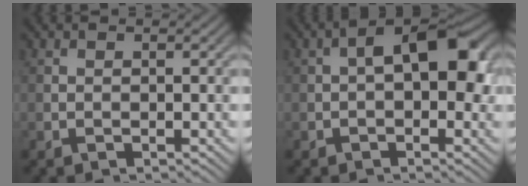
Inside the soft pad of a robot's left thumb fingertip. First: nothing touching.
{"total": 7.5, "force": [0.4, 3.8, 6.5], "torque": [-0.090, 0.015, -0.003]}